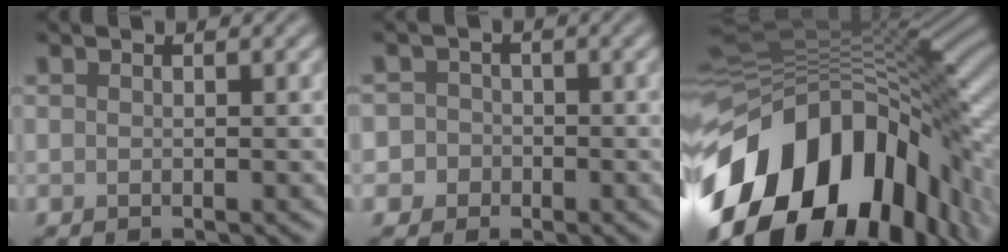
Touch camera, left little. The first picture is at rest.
{"total": 4.0, "force": [-1.2, 3.8, 0.5], "torque": [0.021, 0.010, -0.049]}
{"total": 18.1, "force": [-7.6, 10.1, 13.0], "torque": [-0.247, -0.016, -0.129]}